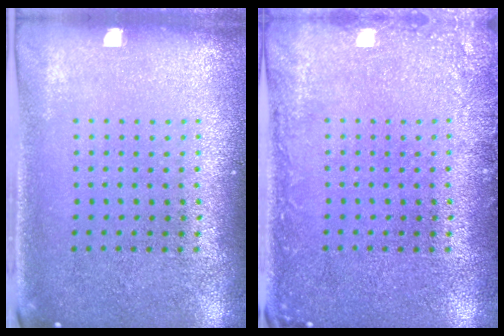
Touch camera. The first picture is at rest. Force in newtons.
{"total": 1.6, "press": 1.6, "slide": 0.3}